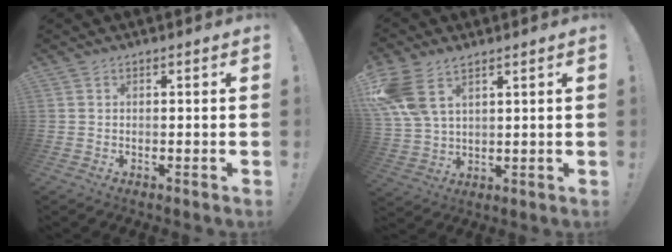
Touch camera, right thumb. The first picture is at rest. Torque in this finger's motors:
{"motor_torque": [0.37, 0.77, 0.46, 0.16, 0.33]}